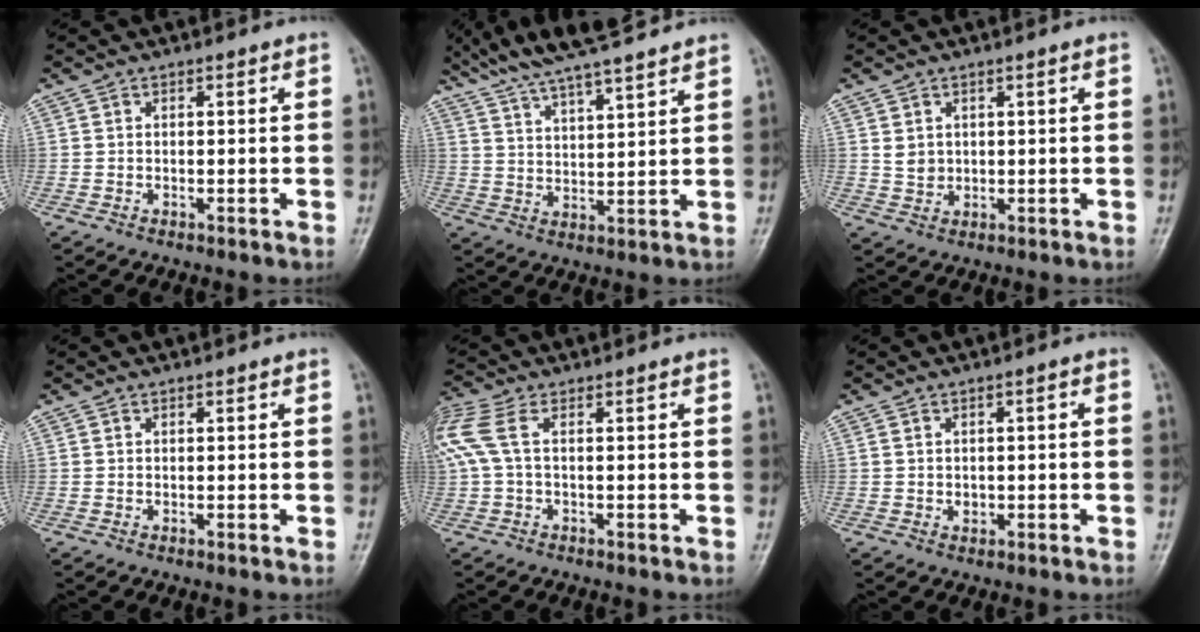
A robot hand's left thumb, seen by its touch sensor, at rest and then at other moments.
{"total": 14.0, "force": [11.7, 1.9, 7.4], "torque": [-0.115, -0.024, 0.205]}
{"total": 2.2, "force": [1.0, 1.7, 1.2], "torque": [-0.015, -0.005, 0.025]}
{"total": 0.0}
{"total": 5.9, "force": [0.8, 2.1, 5.5], "torque": [-0.165, 0.033, 0.016]}
{"total": 2.0, "force": [-0.4, 1.4, 1.3], "torque": [-0.016, 0.014, -0.006]}